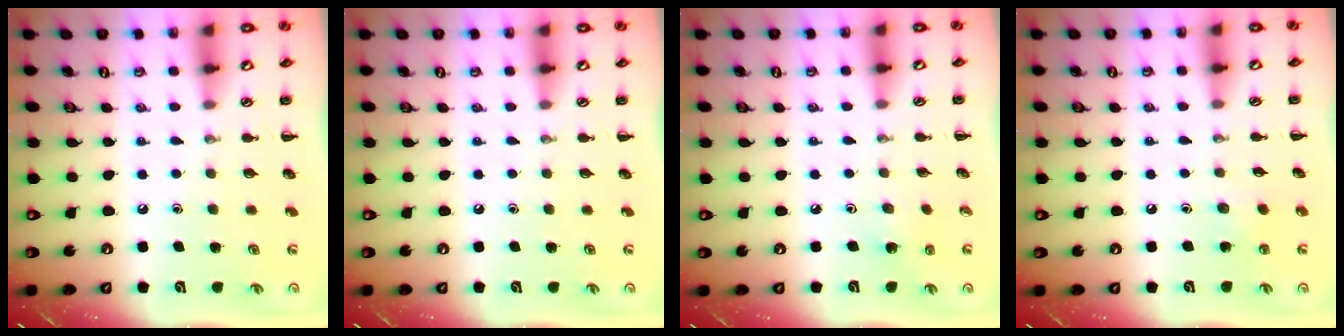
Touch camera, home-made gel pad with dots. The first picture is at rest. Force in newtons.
{"total": 0.0}
{"total": 2.6, "press": 2.4, "slide": 0.8}
{"total": 4.3, "press": 4.1, "slide": 1.1}